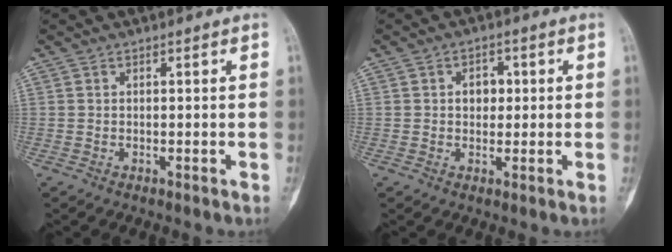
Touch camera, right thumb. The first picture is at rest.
{"total": 3.6, "force": [0.5, 2.8, 2.3], "torque": [-0.011, 0.005, 0.004]}